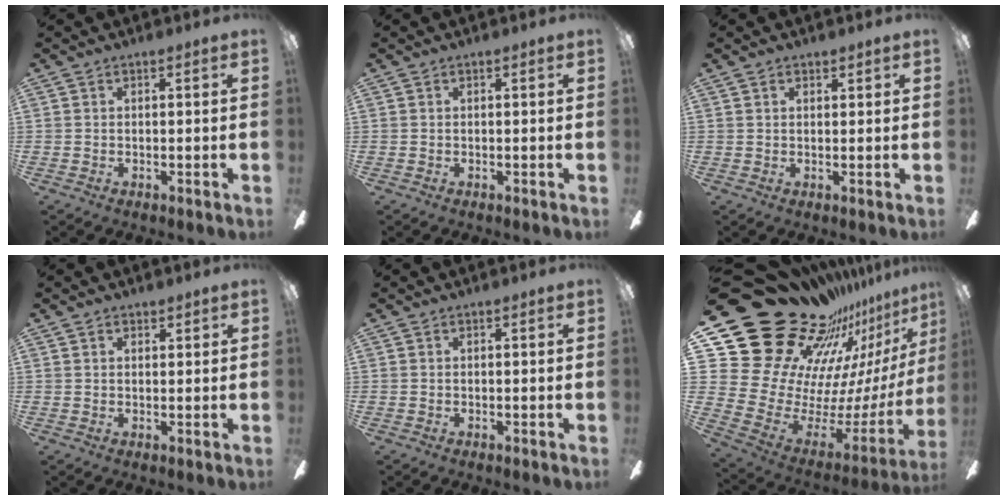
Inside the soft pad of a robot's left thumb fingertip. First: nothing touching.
{"total": 0.0}
{"total": 1.1, "force": [0.9, 0.5, 0.2], "torque": [-0.004, 0.000, 0.017]}
{"total": 1.4, "force": [1.1, 0.7, 0.2], "torque": [0.004, -0.003, 0.020]}
{"total": 0.0}
{"total": 31.2, "force": [22.3, 16.3, 14.6], "torque": [-0.205, -0.222, 0.473]}